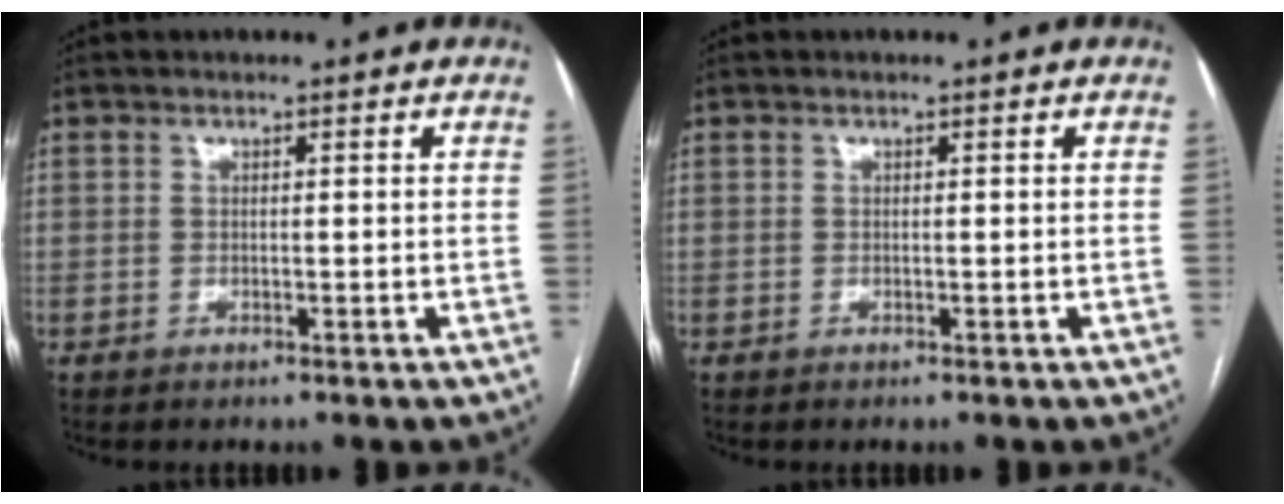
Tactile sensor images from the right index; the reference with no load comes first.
{"total": 0.0}